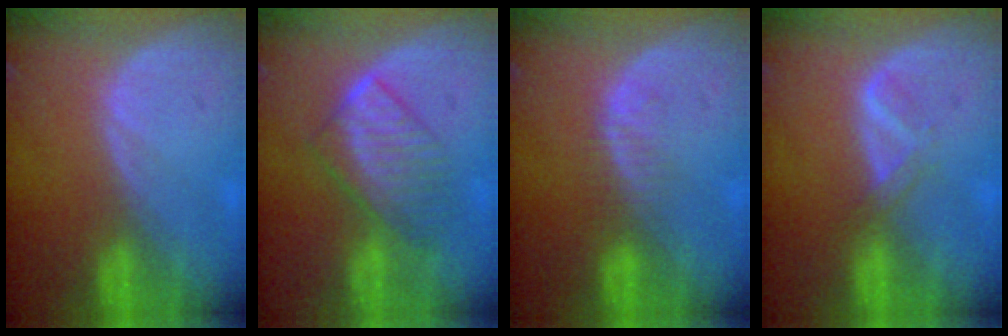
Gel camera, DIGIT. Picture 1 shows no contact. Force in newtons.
{"total": 6.6, "press": 6.4, "slide": 1.8}
{"total": 2.3, "press": 2.3, "slide": 0.3}
{"total": 2.1, "press": 2.1, "slide": 0.2}